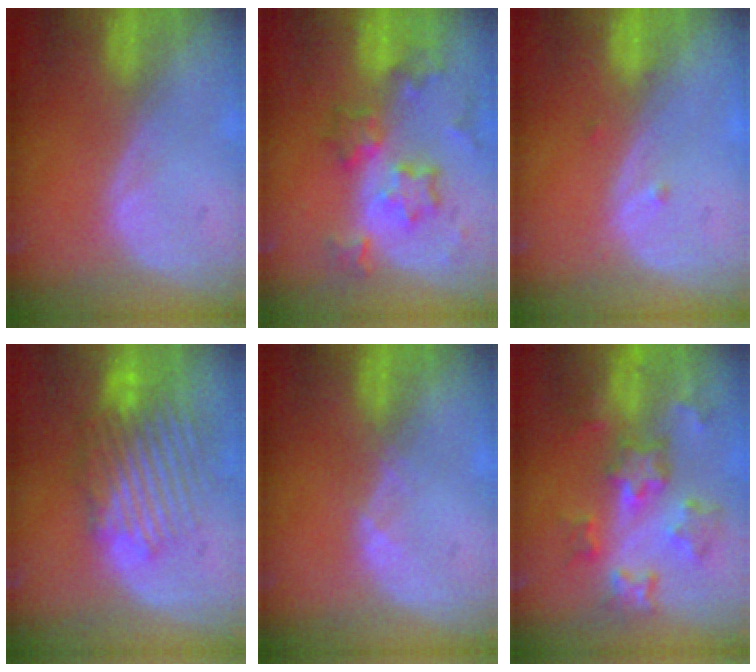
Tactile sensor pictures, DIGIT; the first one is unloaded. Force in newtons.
{"total": 8.6, "press": 7.6, "slide": 4.0}
{"total": 0.9, "press": 0.7, "slide": 0.5}
{"total": 10.2, "press": 9.1, "slide": 4.7}
{"total": 1.0, "press": 0.8, "slide": 0.5}
{"total": 8.8, "press": 7.9, "slide": 3.8}